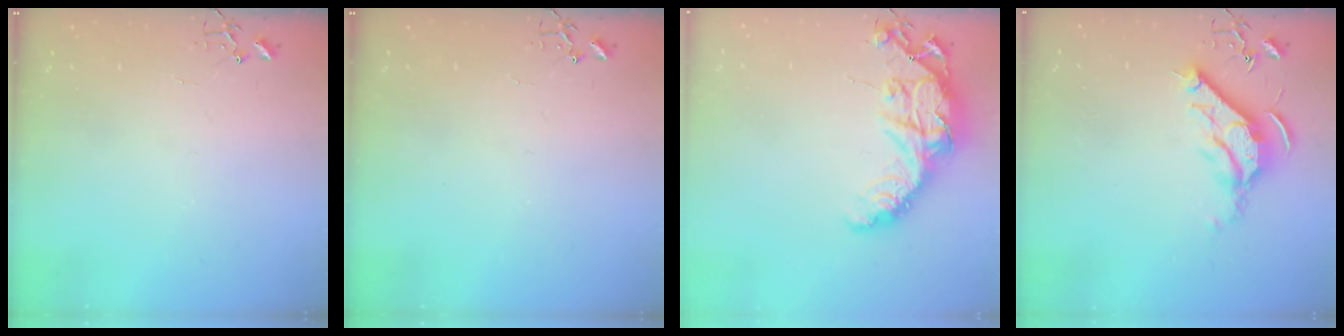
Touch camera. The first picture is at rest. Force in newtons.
{"total": 0.0}
{"total": 17.0, "press": 17.0, "slide": 1.3}
{"total": 11.7, "press": 11.6, "slide": 1.3}